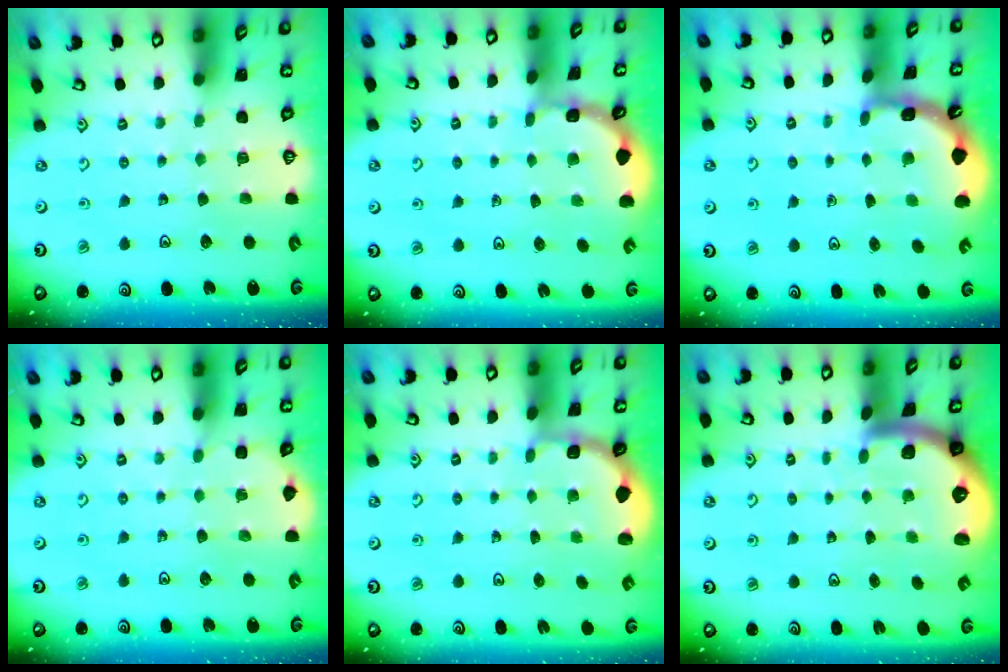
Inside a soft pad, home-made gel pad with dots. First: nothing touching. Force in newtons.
{"total": 1.7, "press": 1.7, "slide": 0.1}
{"total": 2.8, "press": 2.8, "slide": 0.2}
{"total": 3.2, "press": 3.2, "slide": 0.2}
{"total": 2.0, "press": 1.8, "slide": 0.7}
{"total": 2.5, "press": 2.5, "slide": 0.6}